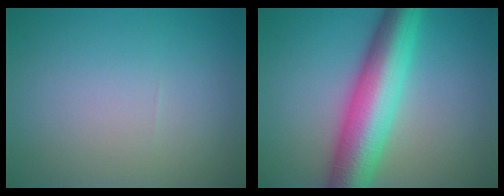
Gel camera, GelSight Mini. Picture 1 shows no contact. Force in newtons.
{"total": 8.8, "press": 8.8, "slide": 0.1}